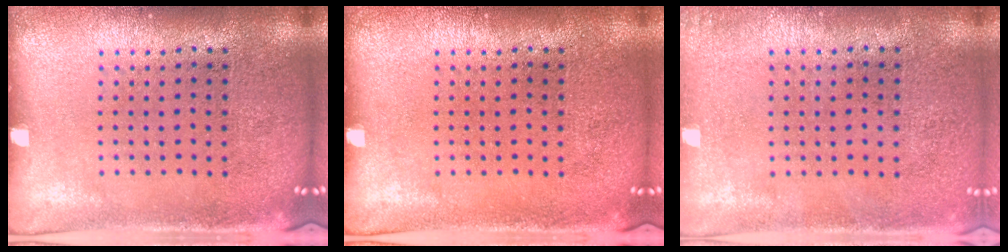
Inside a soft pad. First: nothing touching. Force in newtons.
{"total": 0.0}
{"total": 0.5, "press": 0.5, "slide": 0.1}